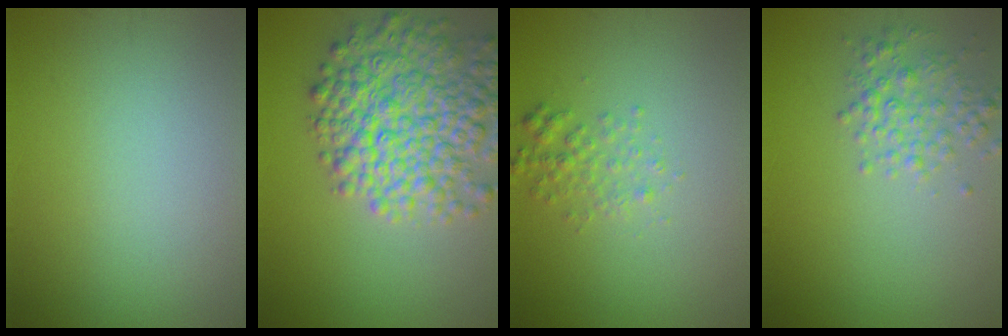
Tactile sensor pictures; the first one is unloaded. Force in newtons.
{"total": 8.6, "press": 8.6, "slide": 0.4}
{"total": 1.8, "press": 1.8, "slide": 0.1}
{"total": 2.5, "press": 2.5, "slide": 0.1}